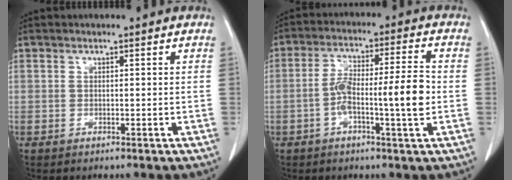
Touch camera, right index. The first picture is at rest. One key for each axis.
{"total": 9.7, "fx": -2.0, "fy": 0.7, "fz": 9.5, "tx": -0.166, "ty": 0.017, "tz": -0.038}